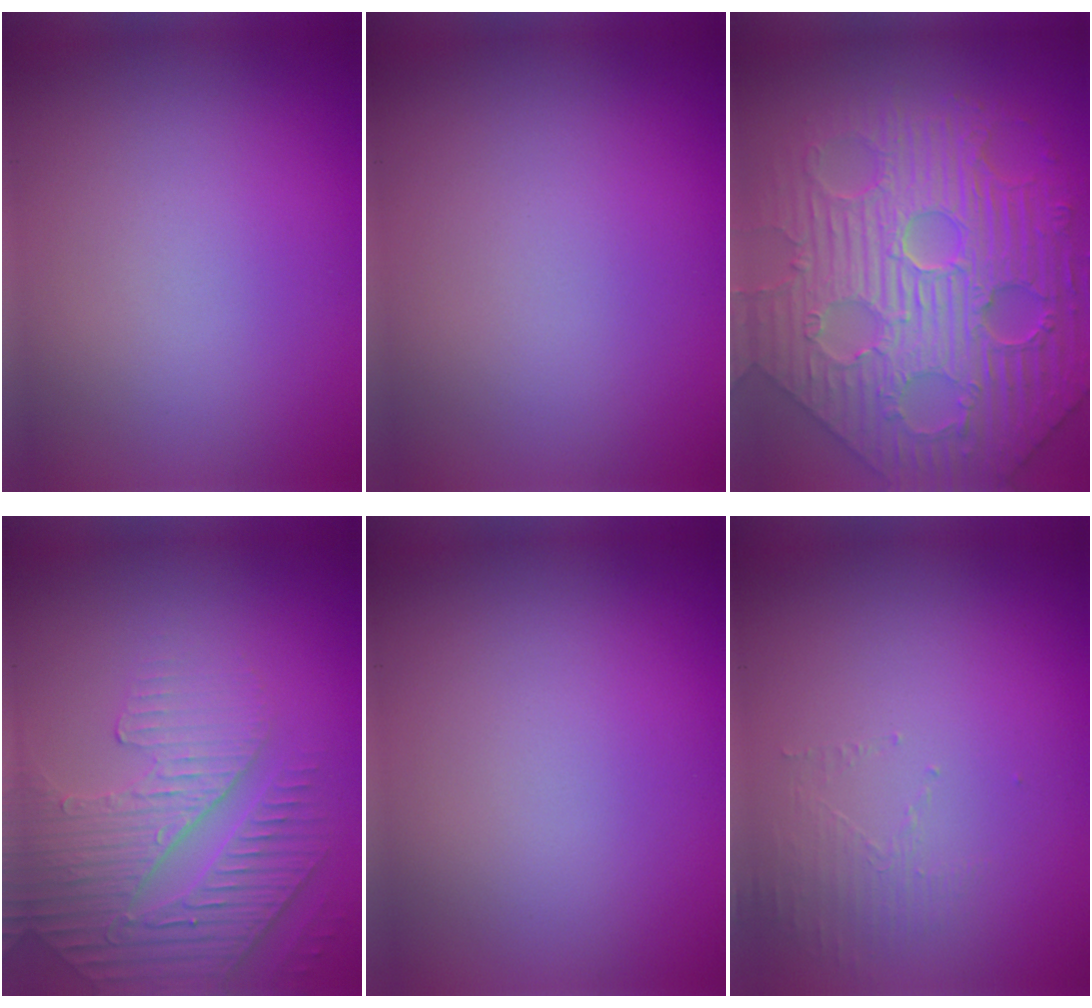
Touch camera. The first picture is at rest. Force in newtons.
{"total": 0.0}
{"total": 10.1, "press": 7.9, "slide": 6.2}
{"total": 4.2, "press": 4.0, "slide": 1.3}
{"total": 0.0}
{"total": 1.4, "press": 0.4, "slide": 1.4}